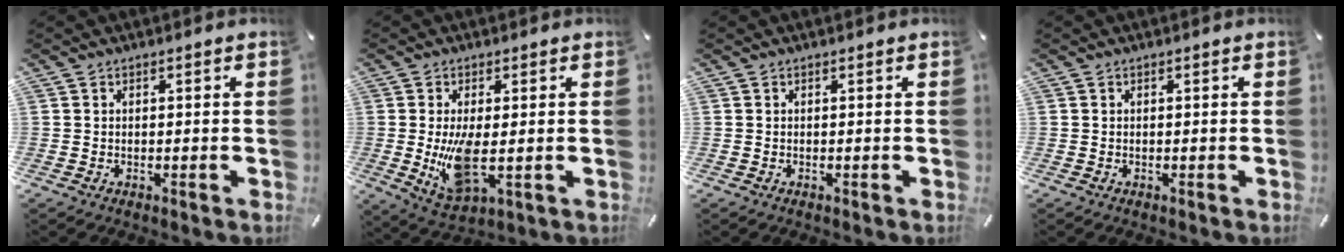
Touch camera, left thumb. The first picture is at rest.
{"total": 9.8, "force": [-0.2, 4.3, 8.9], "torque": [-0.199, -0.027, -0.005]}
{"total": 0.0}
{"total": 0.0}